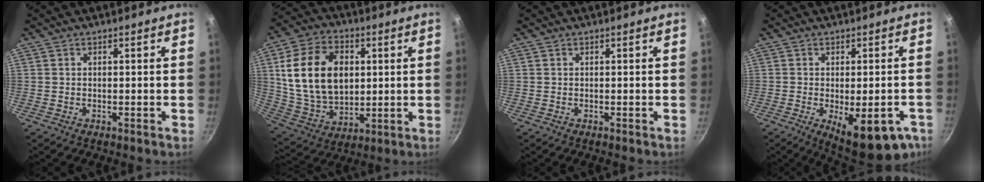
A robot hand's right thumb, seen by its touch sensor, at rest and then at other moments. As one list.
[{"total": 20.1, "force": [3.5, 14.0, 14.0], "torque": [-0.239, 0.000, 0.075]}, {"total": 0.0}, {"total": 14.3, "force": [-5.7, 5.7, 11.8], "torque": [-0.128, -0.002, -0.063]}]